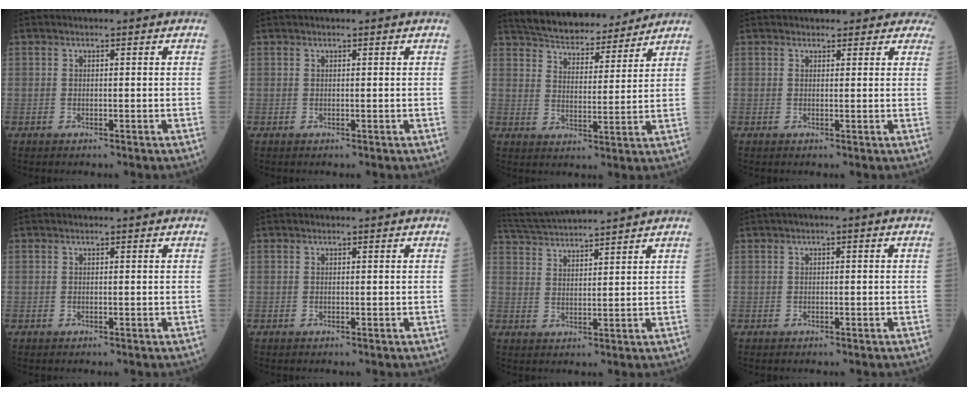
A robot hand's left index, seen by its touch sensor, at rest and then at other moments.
{"total": 1.0, "force": [0.9, -0.1, 0.4], "torque": [-0.006, 0.015, 0.019]}
{"total": 14.7, "force": [13.7, 3.3, 4.2], "torque": [-0.060, 0.008, 0.203]}
{"total": 7.0, "force": [6.4, 2.9, 0.5], "torque": [0.032, 0.003, 0.043]}
{"total": 0.0}
{"total": 0.0}
{"total": 10.4, "force": [9.8, -0.9, 3.3], "torque": [-0.074, 0.029, 0.164]}
{"total": 1.0, "force": [0.0, 0.2, 1.0], "torque": [-0.013, 0.007, -0.003]}